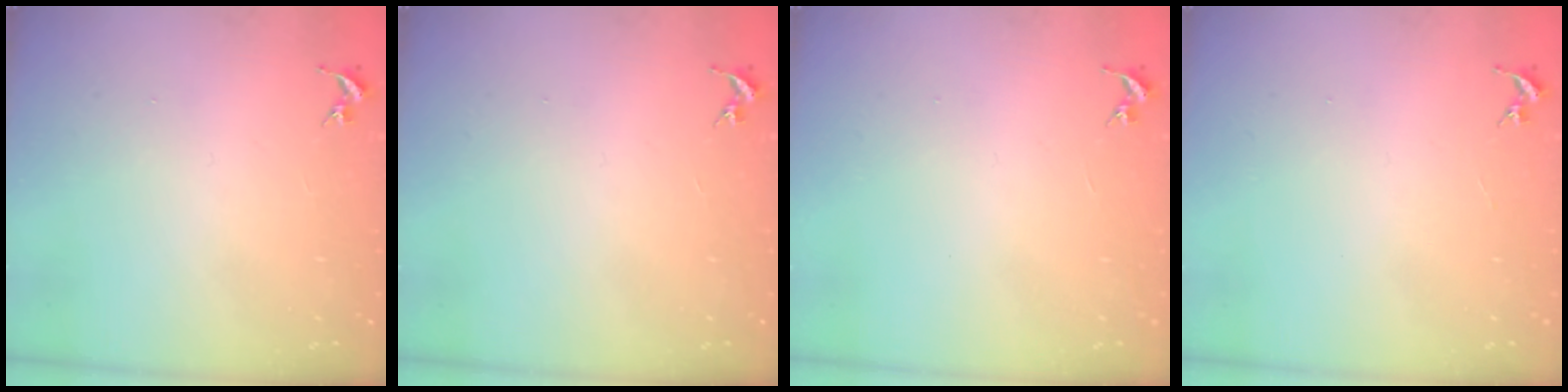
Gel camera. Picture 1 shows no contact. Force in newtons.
{"total": 0.0}
{"total": 0.0}
{"total": 0.0}